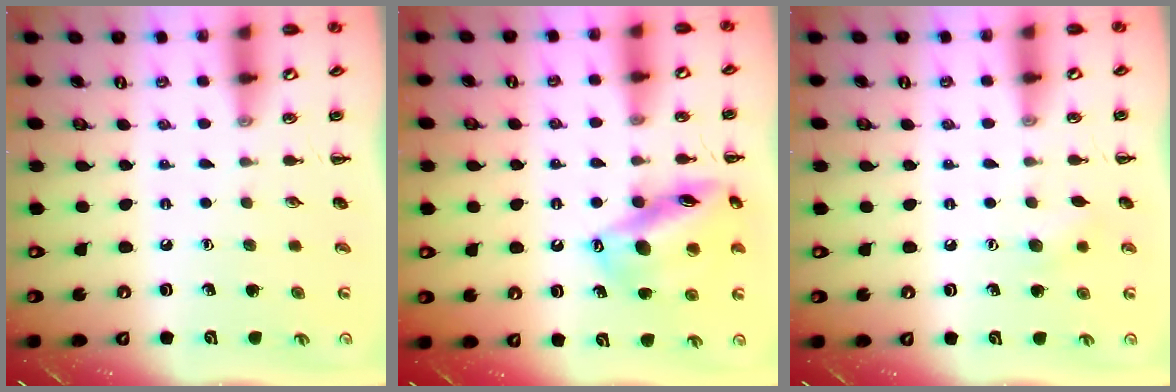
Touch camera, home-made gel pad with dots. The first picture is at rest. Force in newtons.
{"total": 16.3, "press": 16.1, "slide": 2.9}
{"total": 6.8, "press": 6.7, "slide": 1.2}